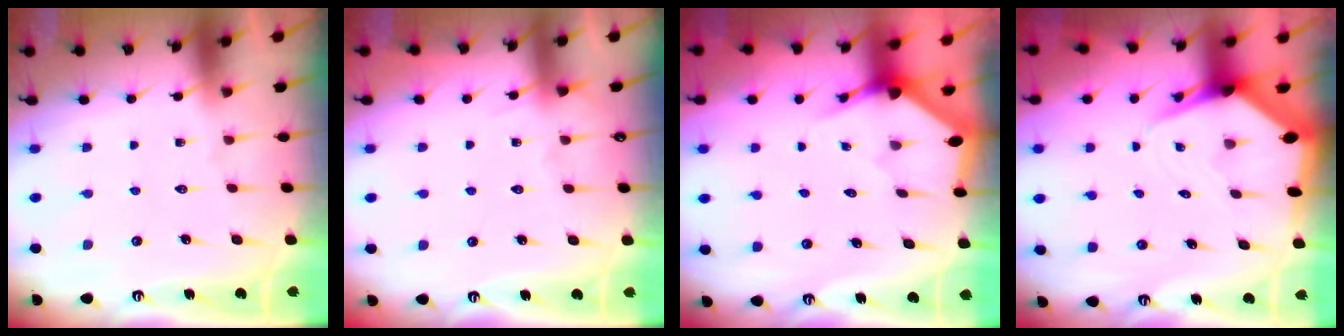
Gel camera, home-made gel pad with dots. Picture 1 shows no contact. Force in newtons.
{"total": 3.8, "press": 3.7, "slide": 0.6}
{"total": 3.0, "press": 3.0, "slide": 0.2}
{"total": 5.3, "press": 5.3, "slide": 0.7}